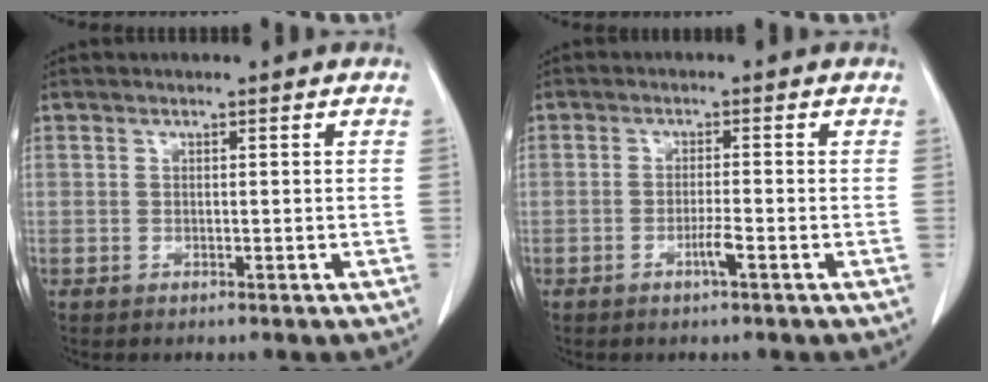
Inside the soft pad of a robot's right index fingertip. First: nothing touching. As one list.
[{"total": 2.2, "force": [-1.1, -0.2, 1.9], "torque": [-0.036, -0.002, -0.021]}]